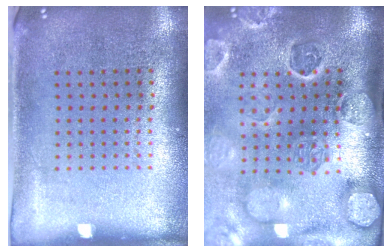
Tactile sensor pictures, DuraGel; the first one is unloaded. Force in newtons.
{"total": 4.5, "press": 3.5, "slide": 2.7}